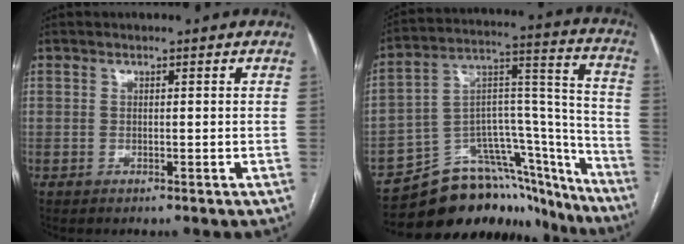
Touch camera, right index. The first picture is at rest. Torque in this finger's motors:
{"motor_torque": [-0.08, -0.94, -1.05, -0.21]}